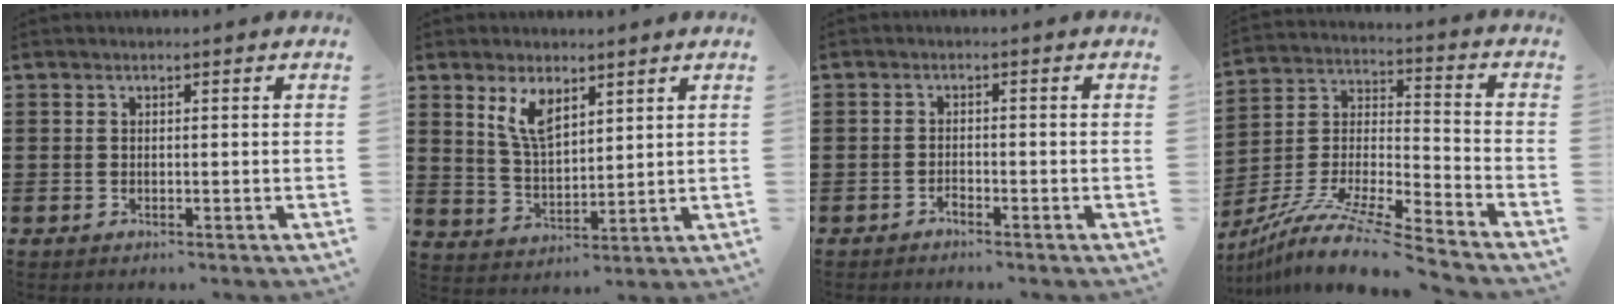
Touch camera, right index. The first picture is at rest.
{"total": 6.2, "force": [3.8, 2.5, 4.2], "torque": [-0.094, -0.002, 0.068]}
{"total": 1.1, "force": [-1.1, 0.2, 0.2], "torque": [-0.009, 0.000, -0.021]}
{"total": 11.3, "force": [-9.7, 0.5, 5.8], "torque": [-0.116, 0.007, -0.195]}